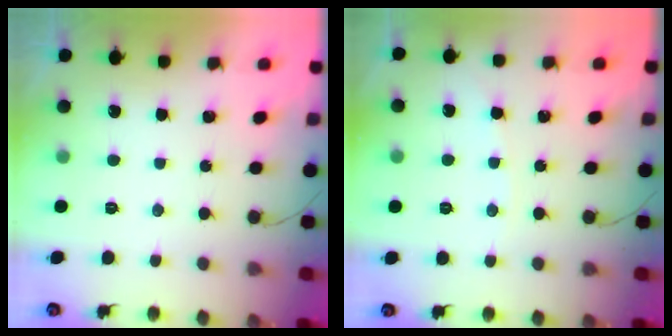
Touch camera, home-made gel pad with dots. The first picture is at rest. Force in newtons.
{"total": 1.8, "press": 1.8, "slide": 0.3}